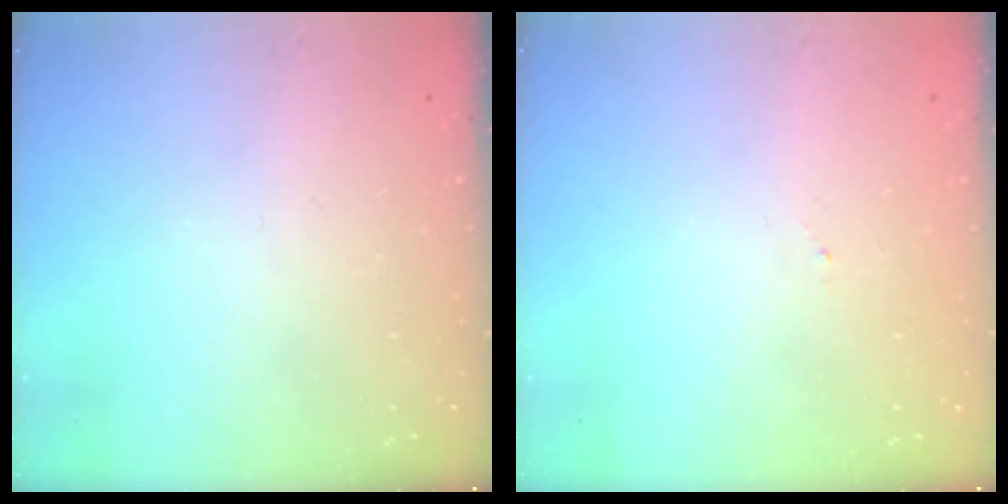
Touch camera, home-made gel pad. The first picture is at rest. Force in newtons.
{"total": 2.5, "press": 2.5, "slide": 0.1}